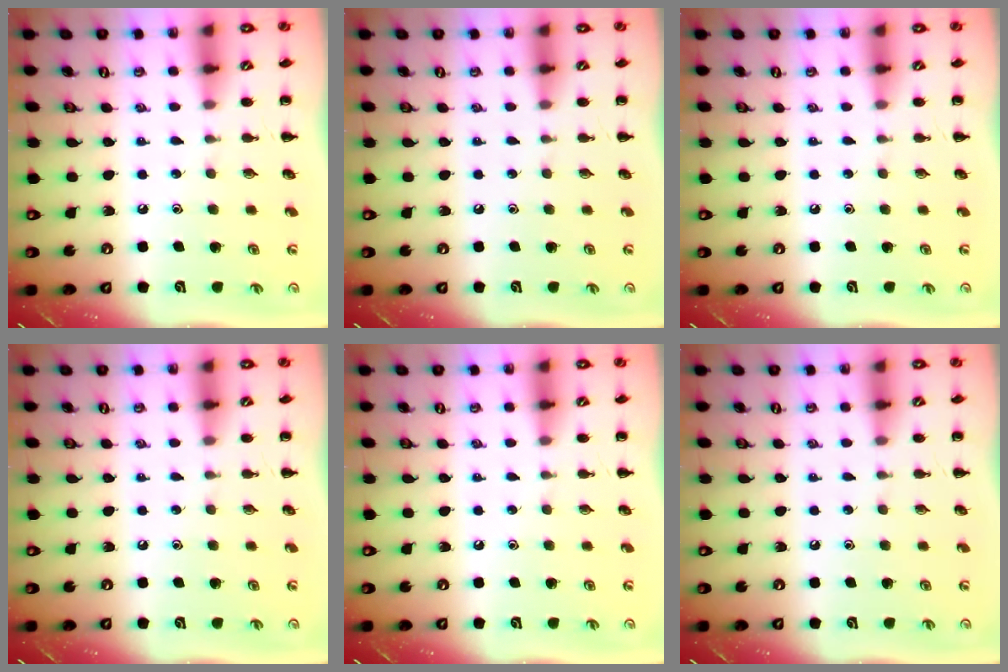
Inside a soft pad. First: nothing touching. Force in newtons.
{"total": 0.0}
{"total": 0.0}
{"total": 0.0}
{"total": 0.0}
{"total": 0.0}